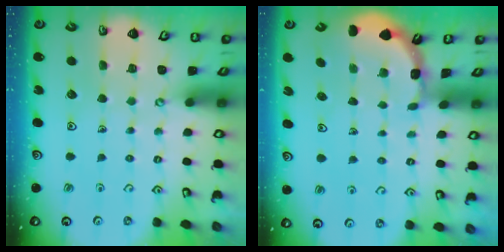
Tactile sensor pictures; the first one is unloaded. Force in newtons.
{"total": 1.6, "press": 1.6, "slide": 0.1}